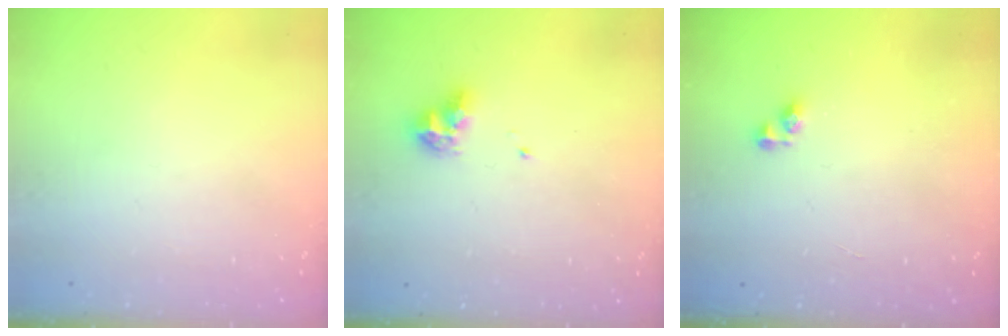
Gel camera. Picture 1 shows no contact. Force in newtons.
{"total": 8.5, "press": 8.4, "slide": 0.9}
{"total": 3.9, "press": 3.9, "slide": 0.7}